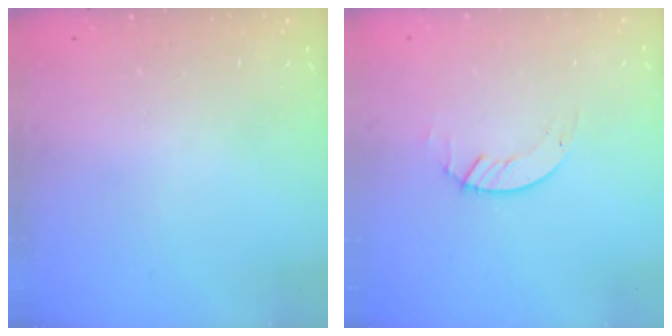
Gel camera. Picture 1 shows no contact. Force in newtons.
{"total": 1.3, "press": 1.3, "slide": 0.2}